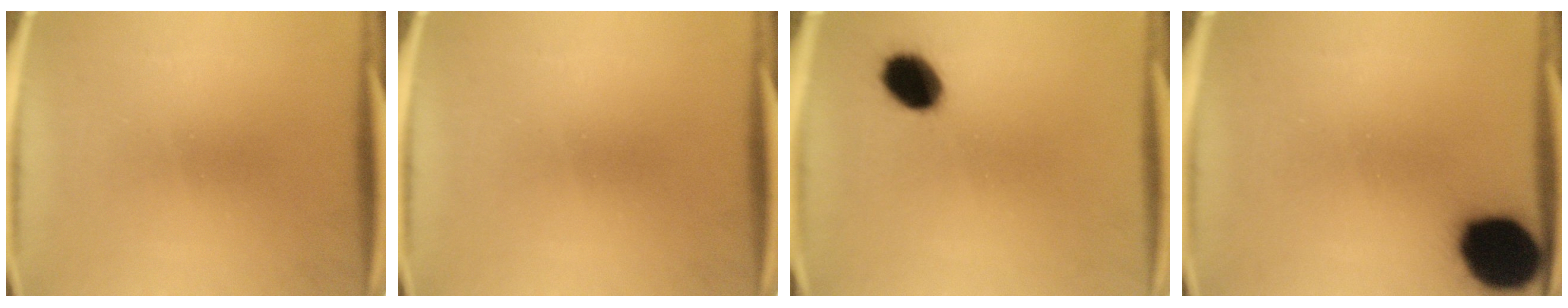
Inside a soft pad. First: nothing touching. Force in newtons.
{"total": 0.0}
{"total": 8.8}
{"total": 17.8}